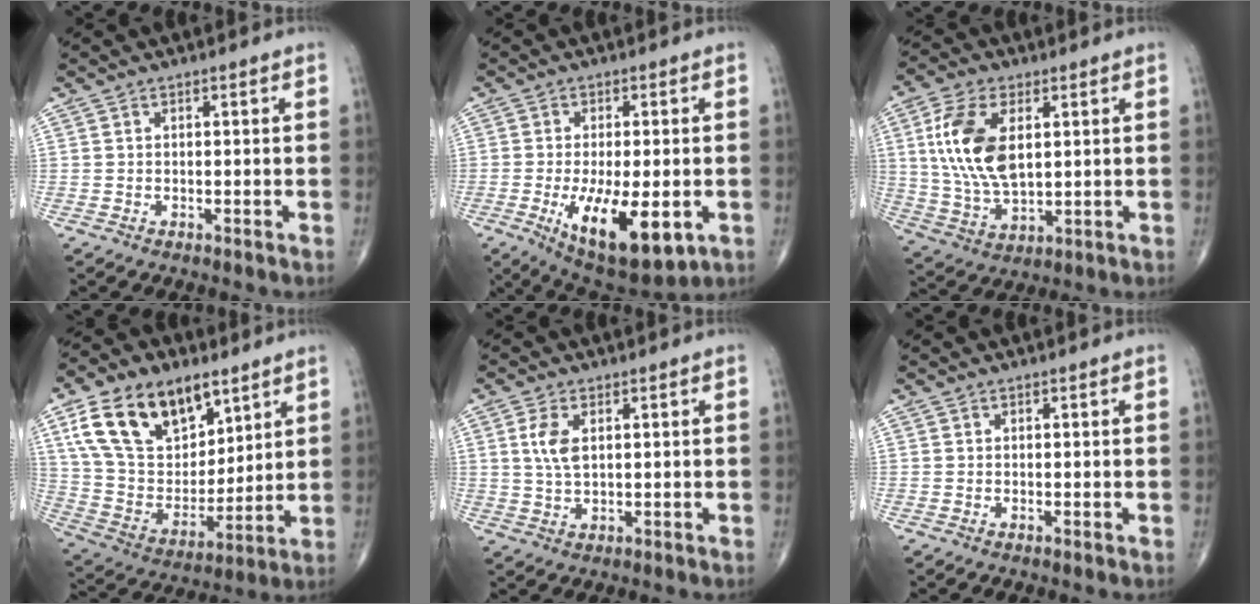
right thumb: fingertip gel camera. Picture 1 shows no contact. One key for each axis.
{"total": 15.2, "fx": -4.5, "fy": 6.2, "fz": 13.1, "tx": -0.212, "ty": -0.019, "tz": -0.053}
{"total": 14.4, "fx": 3.3, "fy": 7.8, "fz": 11.7, "tx": -0.234, "ty": -0.010, "tz": 0.068}
{"total": 22.4, "fx": 11.6, "fy": 13.5, "fz": 13.7, "tx": -0.216, "ty": -0.032, "tz": 0.214}
{"total": 4.9, "fx": 1.3, "fy": 2.6, "fz": 4.0, "tx": -0.088, "ty": -0.004, "tz": 0.026}
{"total": 0.0}